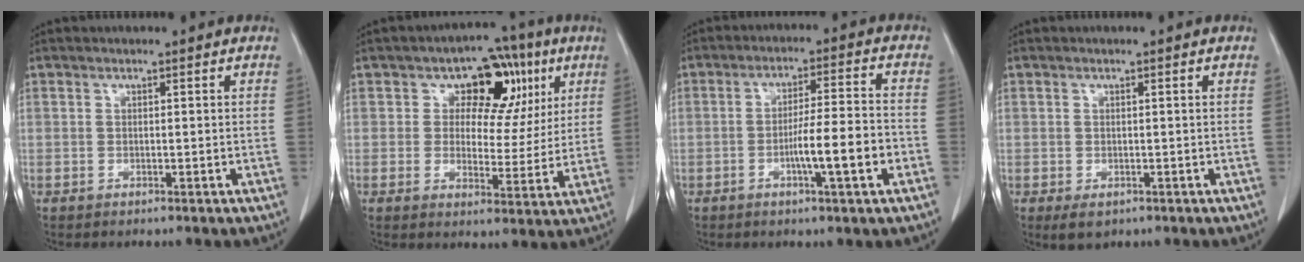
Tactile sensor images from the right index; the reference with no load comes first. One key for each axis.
{"total": 10.2, "fx": 4.2, "fy": 7.2, "fz": 5.9, "tx": -0.050, "ty": 0.025, "tz": 0.059}
{"total": 8.4, "fx": -2.8, "fy": 0.2, "fz": 7.9, "tx": -0.127, "ty": 0.004, "tz": -0.046}
{"total": 2.3, "fx": -0.9, "fy": 1.5, "fz": 1.5, "tx": -0.019, "ty": -0.003, "tz": -0.004}